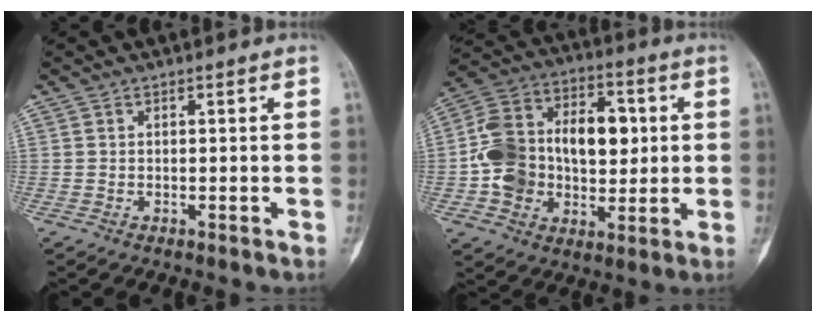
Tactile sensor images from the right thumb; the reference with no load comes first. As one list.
[{"total": 19.5, "force": [0.7, 13.6, 14.0], "torque": [-0.208, 0.034, 0.014]}]